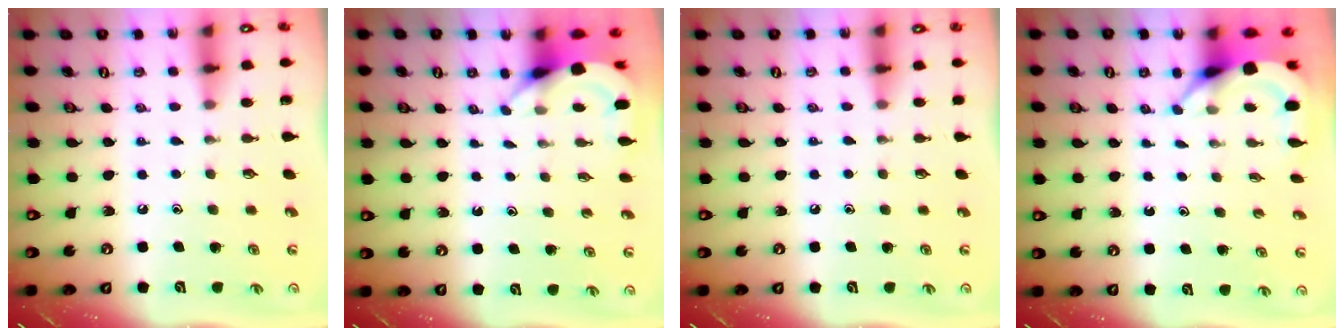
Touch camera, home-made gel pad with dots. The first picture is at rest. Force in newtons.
{"total": 3.7, "press": 3.7, "slide": 0.2}
{"total": 3.4, "press": 3.4, "slide": 0.5}
{"total": 4.6, "press": 4.6, "slide": 0.5}